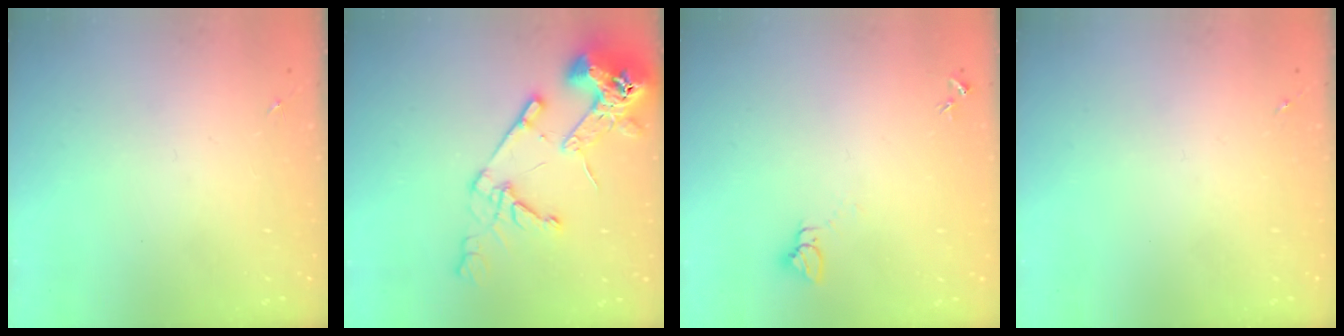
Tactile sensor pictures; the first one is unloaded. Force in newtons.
{"total": 16.6, "press": 16.5, "slide": 2.0}
{"total": 2.8, "press": 2.8, "slide": 0.1}
{"total": 0.0}